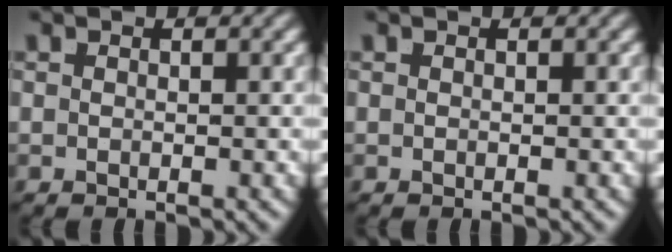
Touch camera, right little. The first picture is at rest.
{"total": 0.0}